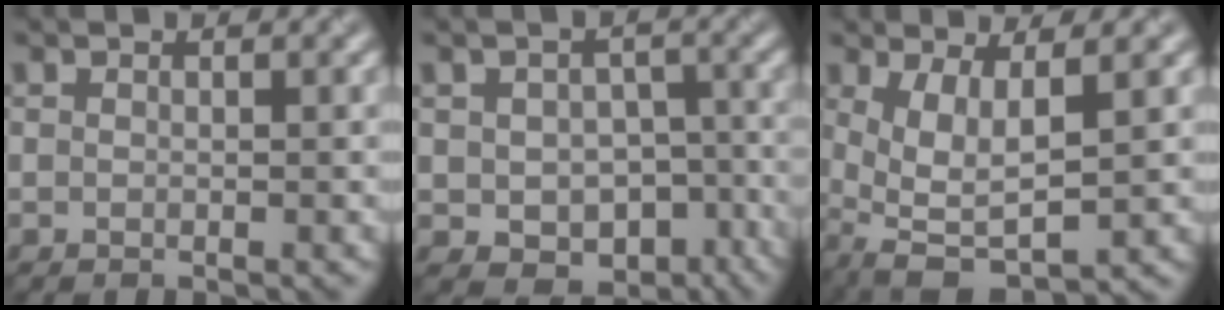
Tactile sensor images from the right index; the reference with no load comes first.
{"total": 6.1, "force": [-2.5, 4.4, 3.3], "torque": [-0.054, -0.016, -0.019]}
{"total": 4.5, "force": [0.3, 1.6, 4.2], "torque": [-0.102, -0.003, 0.013]}